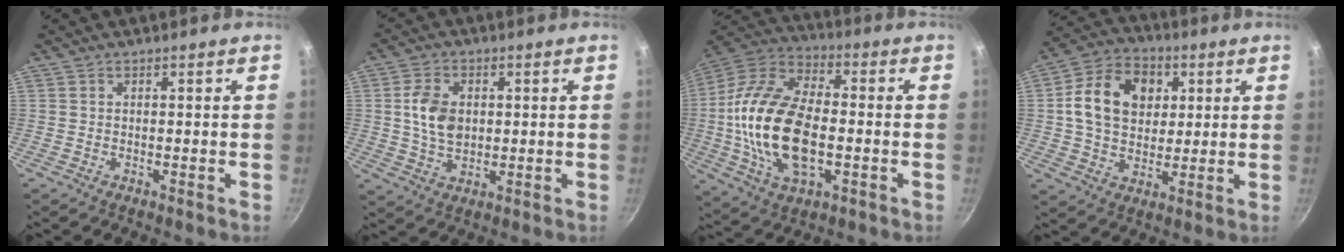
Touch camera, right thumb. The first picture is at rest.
{"total": 8.1, "force": [0.9, 5.6, 5.8], "torque": [-0.095, 0.002, 0.018]}
{"total": 22.3, "force": [-2.3, 12.4, 18.4], "torque": [-0.353, 0.029, -0.047]}
{"total": 15.0, "force": [3.4, 11.4, 9.1], "torque": [-0.135, 0.008, 0.046]}